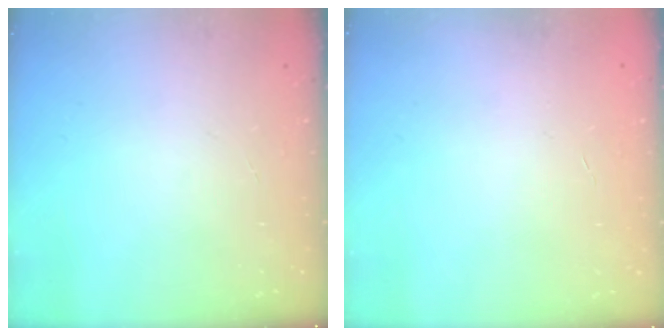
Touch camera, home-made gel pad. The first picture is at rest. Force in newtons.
{"total": 0.5, "press": 0.5, "slide": 0.1}